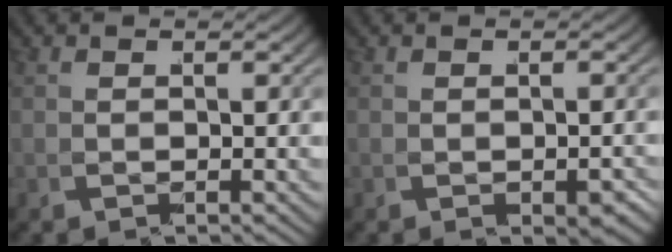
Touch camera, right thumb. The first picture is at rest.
{"total": 1.3, "force": [-0.9, 0.3, 0.9], "torque": [-0.017, -0.010, -0.007]}